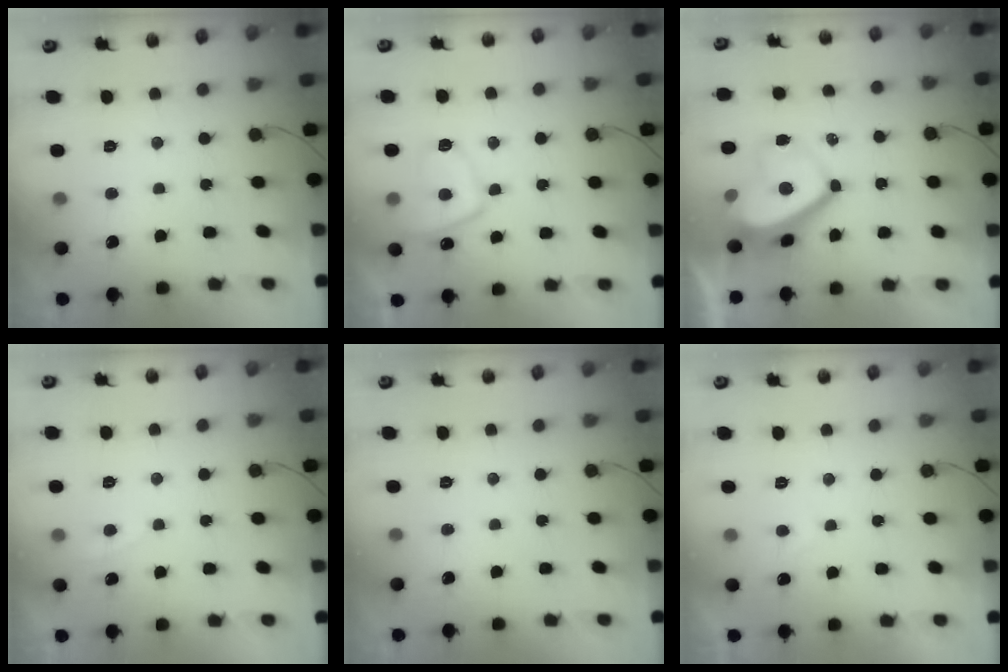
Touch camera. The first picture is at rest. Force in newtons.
{"total": 10.0, "press": 9.9, "slide": 1.1}
{"total": 9.3, "press": 9.3, "slide": 1.0}
{"total": 2.3, "press": 2.3, "slide": 0.3}
{"total": 0.0}
{"total": 0.7, "press": 0.5, "slide": 0.5}